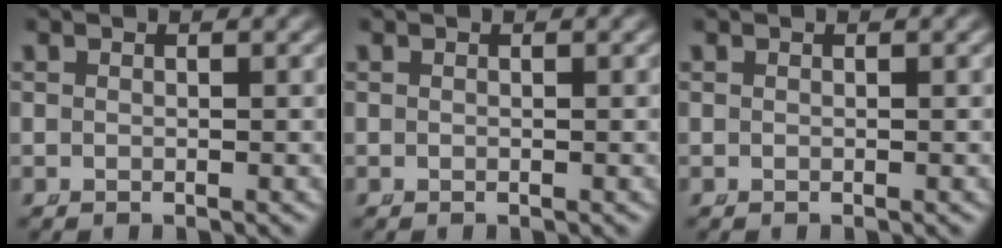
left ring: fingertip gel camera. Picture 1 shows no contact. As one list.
[{"total": 0.0}, {"total": 0.0}]